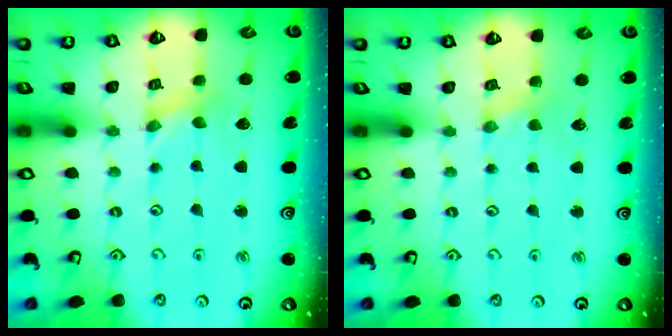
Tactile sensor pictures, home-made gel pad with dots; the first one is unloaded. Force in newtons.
{"total": 1.8, "press": 1.8, "slide": 0.3}